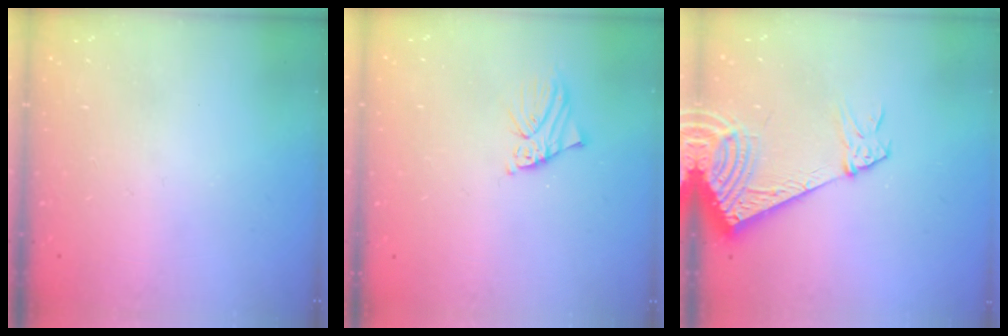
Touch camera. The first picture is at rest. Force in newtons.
{"total": 2.7, "press": 2.7, "slide": 0.4}
{"total": 11.8, "press": 11.6, "slide": 1.9}